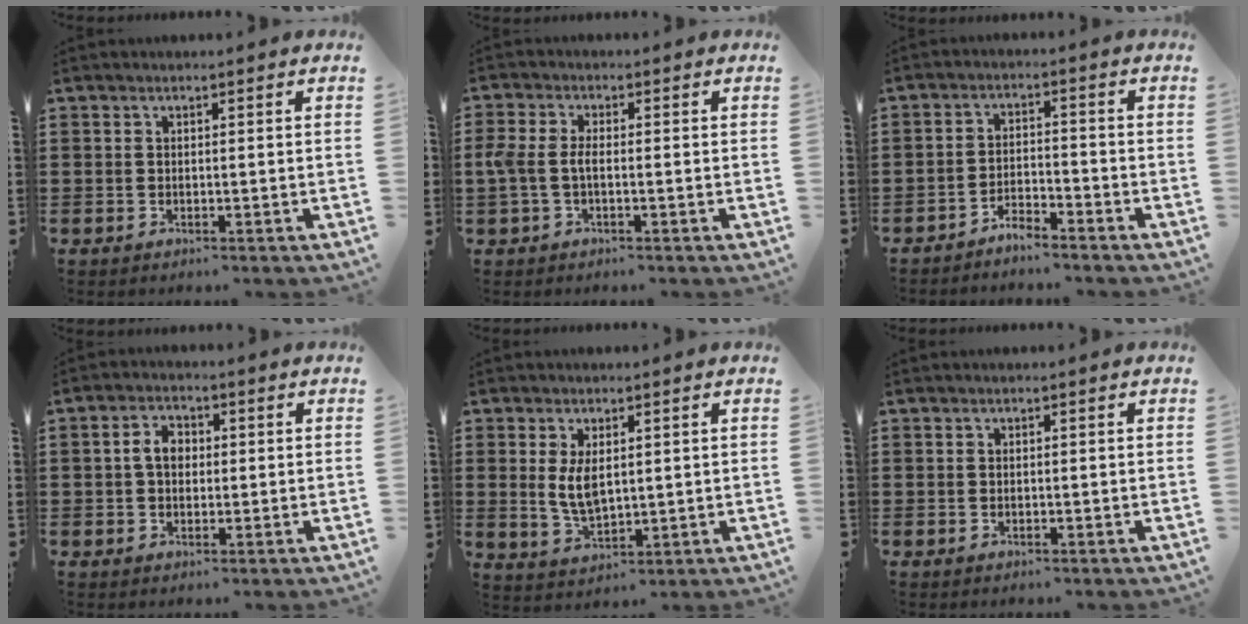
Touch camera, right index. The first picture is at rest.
{"total": 3.1, "force": [-0.7, 1.4, 2.6], "torque": [-0.078, -0.007, -0.022]}
{"total": 3.1, "force": [-3.1, 0.0, 0.2], "torque": [-0.011, 0.002, -0.066]}
{"total": 3.8, "force": [0.2, 2.6, 2.8], "torque": [-0.061, 0.012, 0.001]}
{"total": 5.0, "force": [1.0, 2.5, 4.1], "torque": [-0.076, 0.001, 0.017]}
{"total": 0.0}